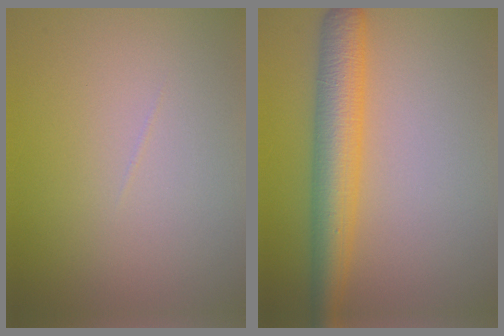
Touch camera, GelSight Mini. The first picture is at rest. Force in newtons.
{"total": 5.7, "press": 5.7, "slide": 0.2}